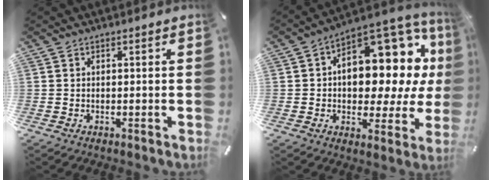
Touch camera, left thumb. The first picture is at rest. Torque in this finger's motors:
{"motor_torque": [2.52, 2.49, 0.66, -0.25, 0.19]}